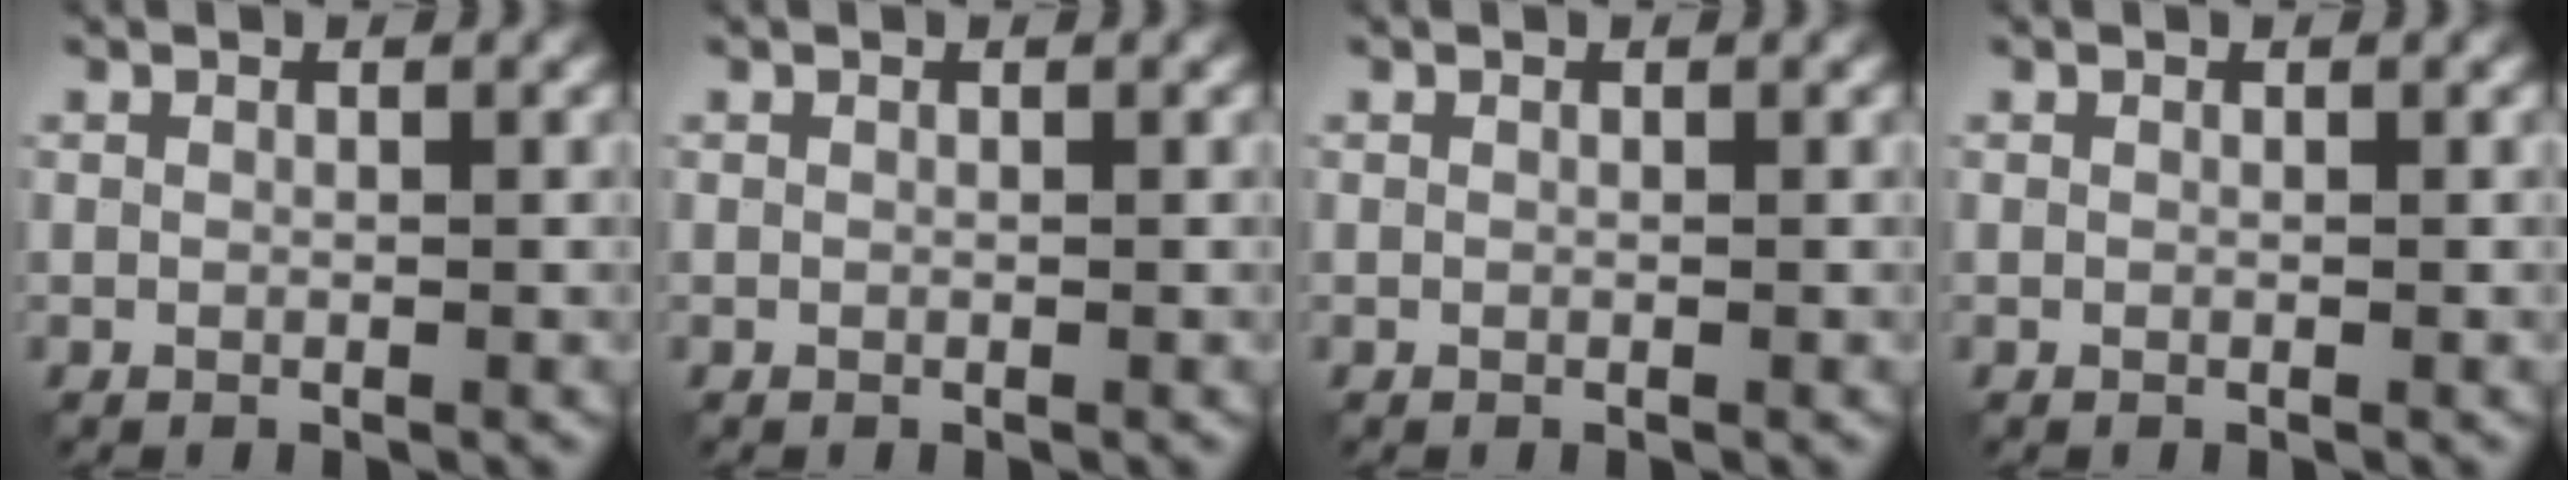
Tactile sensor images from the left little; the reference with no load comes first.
{"total": 0.0}
{"total": 0.0}
{"total": 0.0}